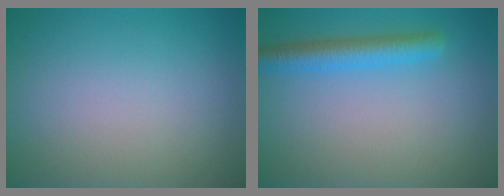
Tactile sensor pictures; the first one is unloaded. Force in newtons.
{"total": 3.2, "press": 3.2, "slide": 0.2}